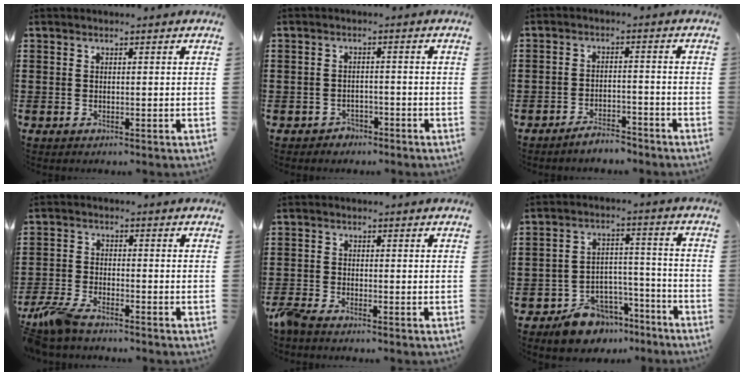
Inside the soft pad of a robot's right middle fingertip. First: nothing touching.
{"total": 1.8, "force": [-1.7, 0.7, 0.0], "torque": [-0.008, 0.003, -0.038]}
{"total": 3.6, "force": [-3.6, 0.5, 0.4], "torque": [-0.009, 0.006, -0.072]}
{"total": 5.2, "force": [-4.4, 1.1, 2.5], "torque": [-0.082, -0.010, -0.094]}
{"total": 2.3, "force": [-2.0, 0.2, 1.0], "torque": [-0.047, -0.008, -0.050]}
{"total": 8.0, "force": [-7.0, 3.6, 1.0], "torque": [-0.013, 0.041, -0.131]}